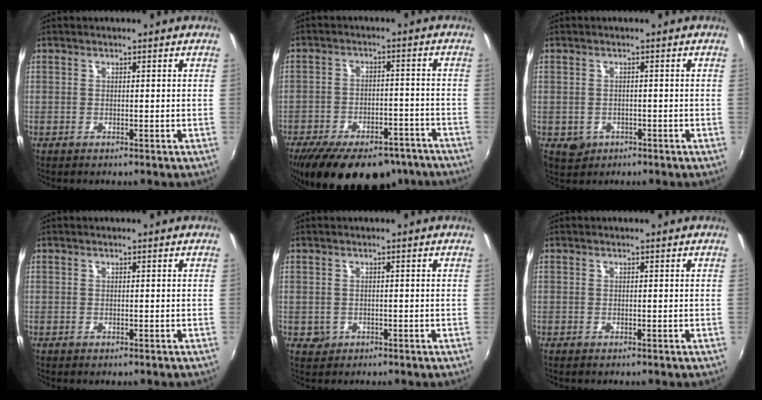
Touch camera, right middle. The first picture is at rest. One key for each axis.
{"total": 21.7, "fx": -16.6, "fy": 9.3, "fz": 10.4, "tx": -0.202, "ty": -0.010, "tz": -0.222}
{"total": 3.2, "fx": -1.1, "fy": 2.9, "fz": 1.0, "tx": -0.026, "ty": -0.004, "tz": -0.010}
{"total": 0.0}
{"total": 1.8, "fx": -0.5, "fy": 1.7, "fz": 0.3, "tx": -0.007, "ty": -0.003, "tz": -0.004}
{"total": 0.0}